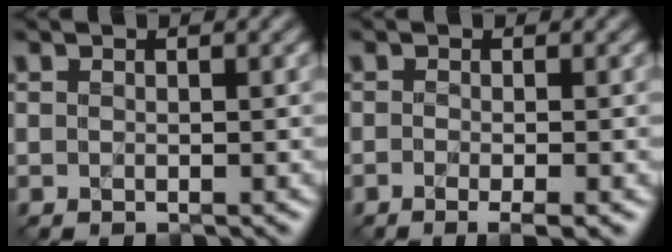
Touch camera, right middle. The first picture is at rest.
{"total": 2.4, "force": [-1.5, 0.3, 1.9], "torque": [-0.033, -0.004, -0.023]}